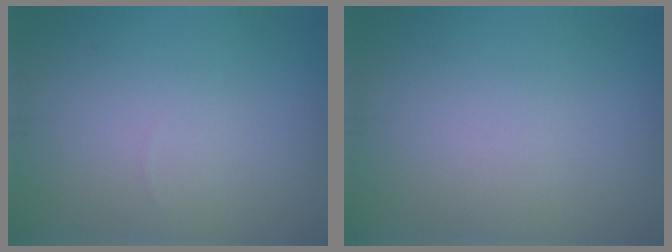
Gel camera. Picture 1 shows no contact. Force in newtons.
{"total": 0.0}